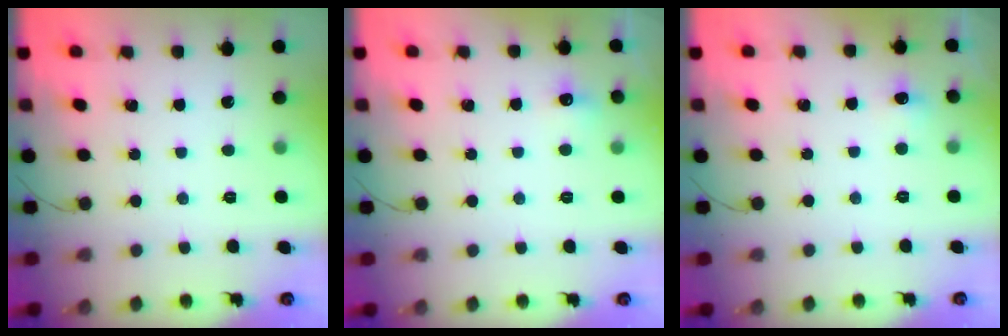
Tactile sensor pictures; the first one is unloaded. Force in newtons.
{"total": 4.6, "press": 4.5, "slide": 1.2}
{"total": 4.6, "press": 4.4, "slide": 1.2}